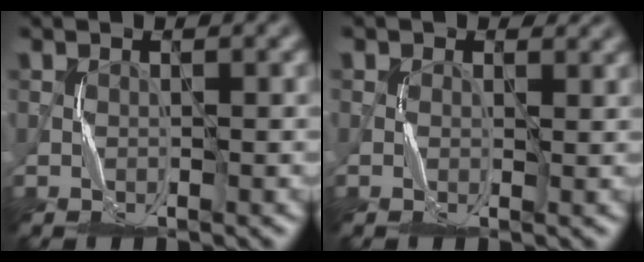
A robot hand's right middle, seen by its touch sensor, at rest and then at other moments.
{"total": 1.6, "force": [1.1, 1.1, 0.5], "torque": [-0.007, -0.004, 0.011]}